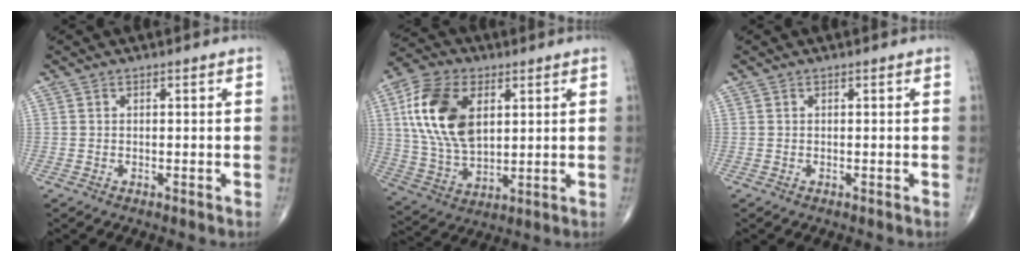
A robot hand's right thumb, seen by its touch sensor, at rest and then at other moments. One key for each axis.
{"total": 17.2, "fx": 4.7, "fy": 10.2, "fz": 13.0, "tx": -0.240, "ty": -0.008, "tz": 0.090}
{"total": 0.0}